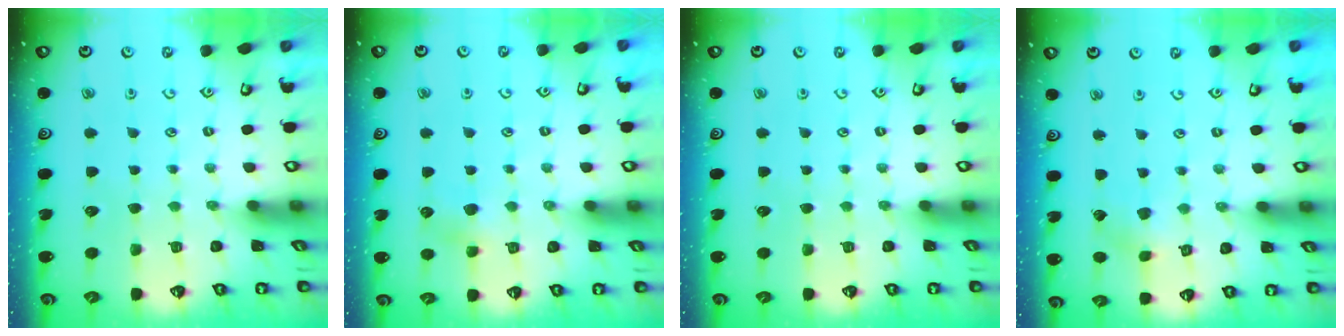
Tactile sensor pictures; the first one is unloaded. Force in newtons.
{"total": 4.5, "press": 4.5, "slide": 0.5}
{"total": 0.0}
{"total": 2.1, "press": 2.1, "slide": 0.0}